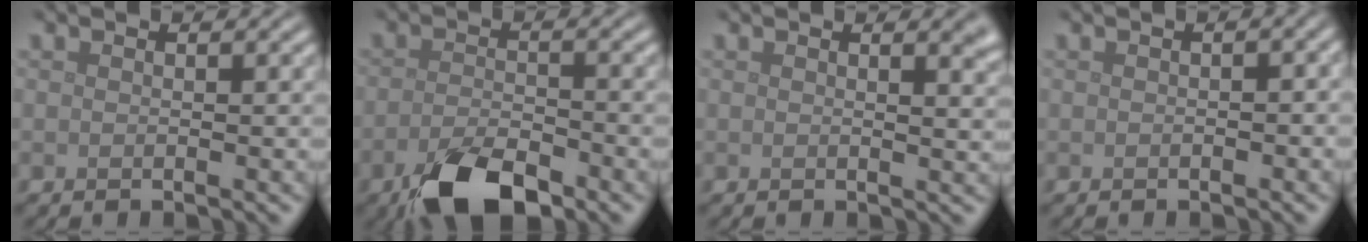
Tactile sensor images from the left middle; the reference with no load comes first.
{"total": 7.0, "force": [-4.5, 2.9, 4.6], "torque": [-0.089, -0.013, -0.083]}
{"total": 2.5, "force": [1.4, 1.0, 1.8], "torque": [-0.009, 0.003, 0.020]}
{"total": 1.2, "force": [-0.3, 0.3, 1.1], "torque": [-0.014, 0.002, -0.002]}